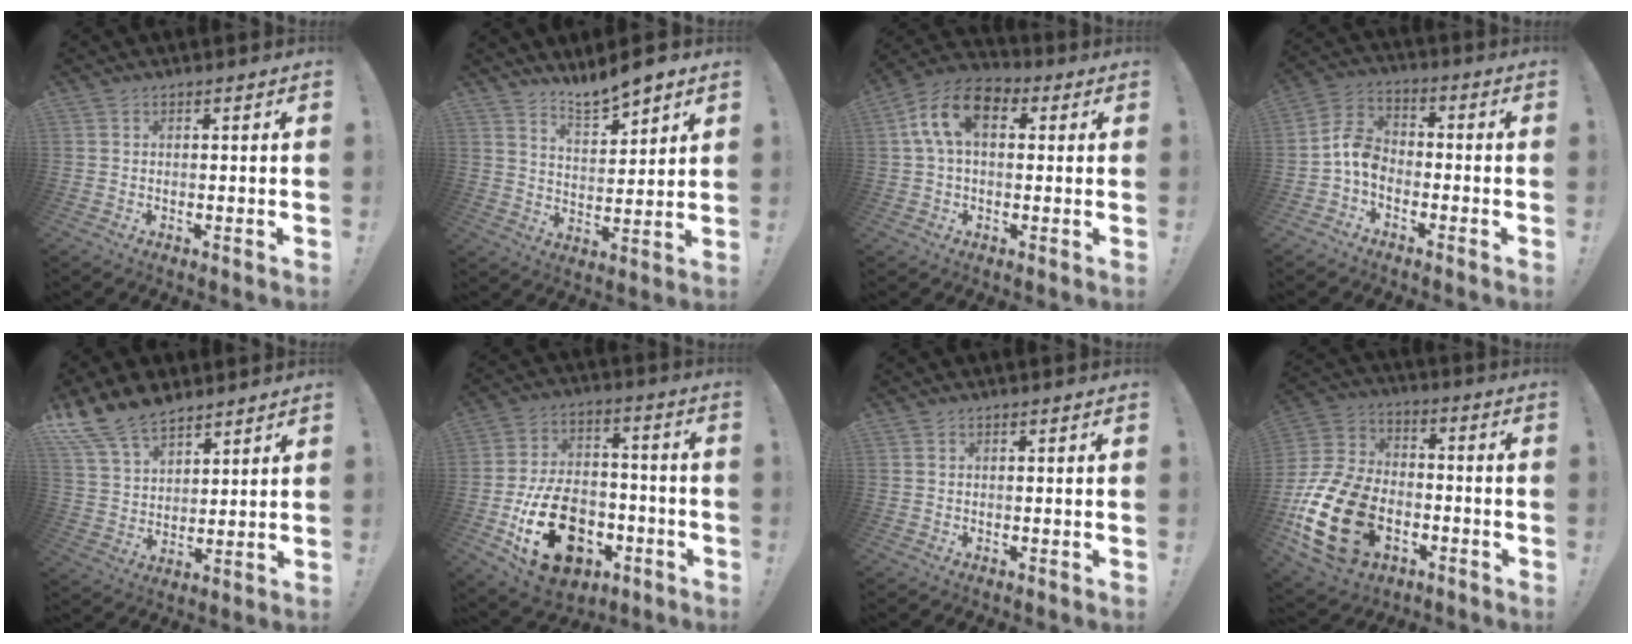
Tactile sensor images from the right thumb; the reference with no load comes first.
{"total": 7.9, "force": [7.4, 1.3, 2.6], "torque": [-0.050, -0.053, 0.135]}
{"total": 12.6, "force": [3.7, 7.6, 9.4], "torque": [-0.175, 0.006, 0.069]}
{"total": 8.4, "force": [-3.2, 5.9, 5.1], "torque": [-0.098, 0.021, -0.053]}
{"total": 13.6, "force": [10.5, 6.8, 5.4], "torque": [-0.105, -0.066, 0.201]}
{"total": 21.6, "force": [-8.1, 14.4, 13.9], "torque": [-0.229, 0.061, -0.120]}
{"total": 0.0}
{"total": 23.7, "force": [-8.2, 15.7, 15.7], "torque": [-0.311, 0.055, -0.126]}